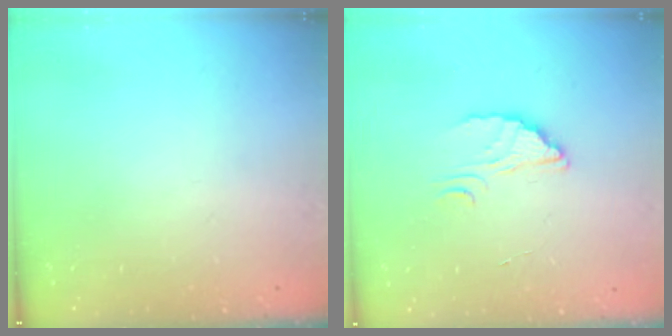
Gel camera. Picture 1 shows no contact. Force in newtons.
{"total": 2.6, "press": 2.6, "slide": 0.1}